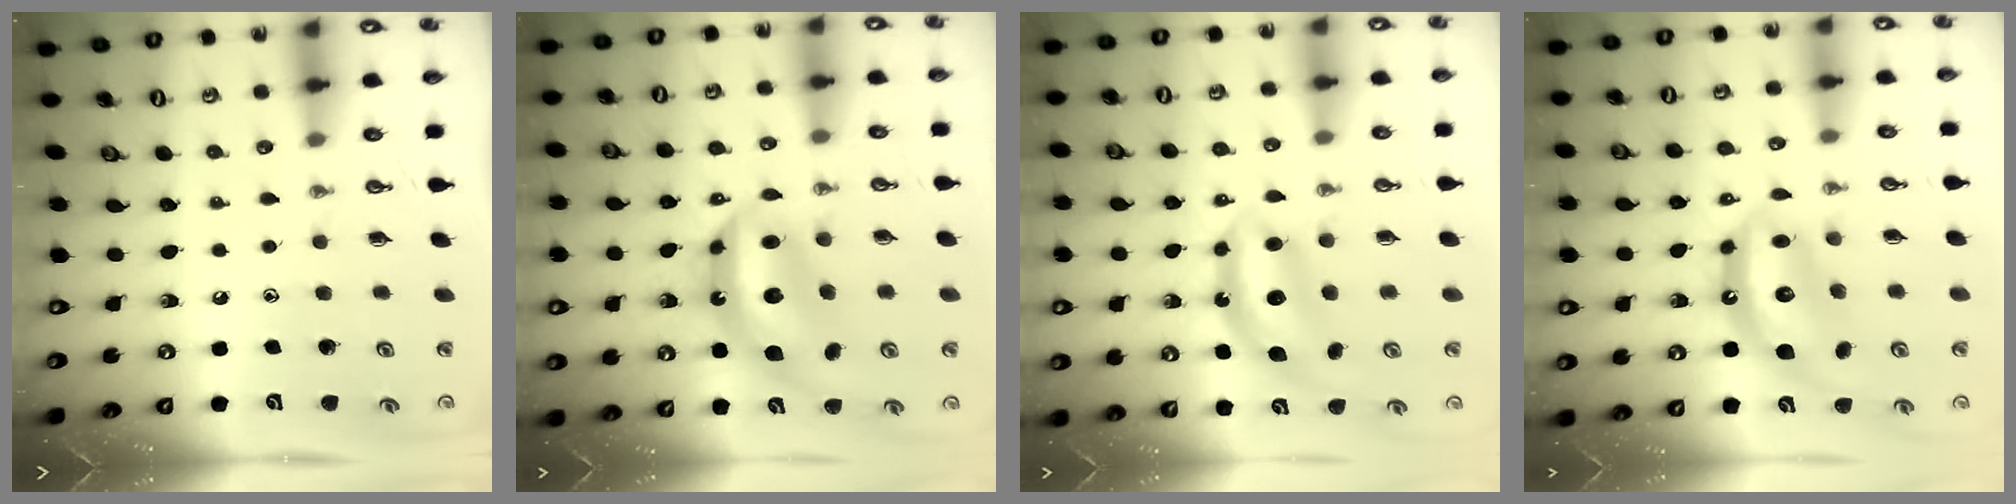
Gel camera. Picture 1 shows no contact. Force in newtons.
{"total": 13.6, "press": 13.6, "slide": 1.1}
{"total": 7.0, "press": 7.0, "slide": 0.2}
{"total": 12.8, "press": 12.7, "slide": 1.0}